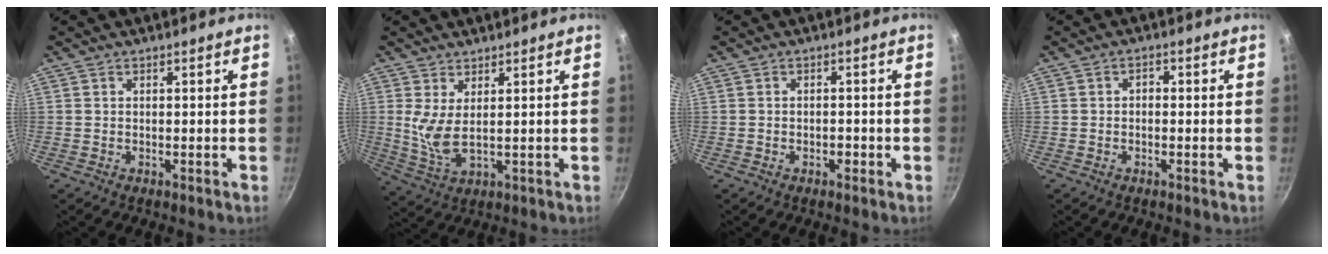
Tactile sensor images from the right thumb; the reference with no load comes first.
{"total": 5.7, "force": [1.9, 2.0, 5.0], "torque": [-0.103, -0.025, 0.043]}
{"total": 1.5, "force": [-0.7, 1.0, 0.9], "torque": [-0.012, 0.007, -0.010]}
{"total": 1.3, "force": [-0.4, 0.9, 0.8], "torque": [-0.015, 0.008, -0.007]}